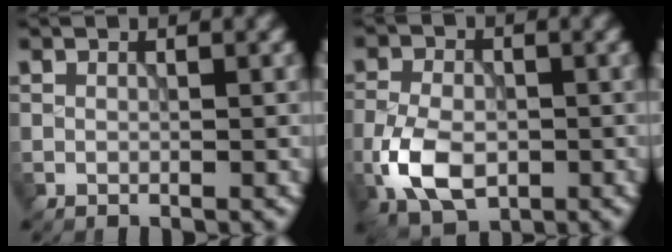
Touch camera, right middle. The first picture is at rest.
{"total": 6.3, "force": [-2.1, 3.9, 4.5], "torque": [-0.099, -0.007, -0.045]}